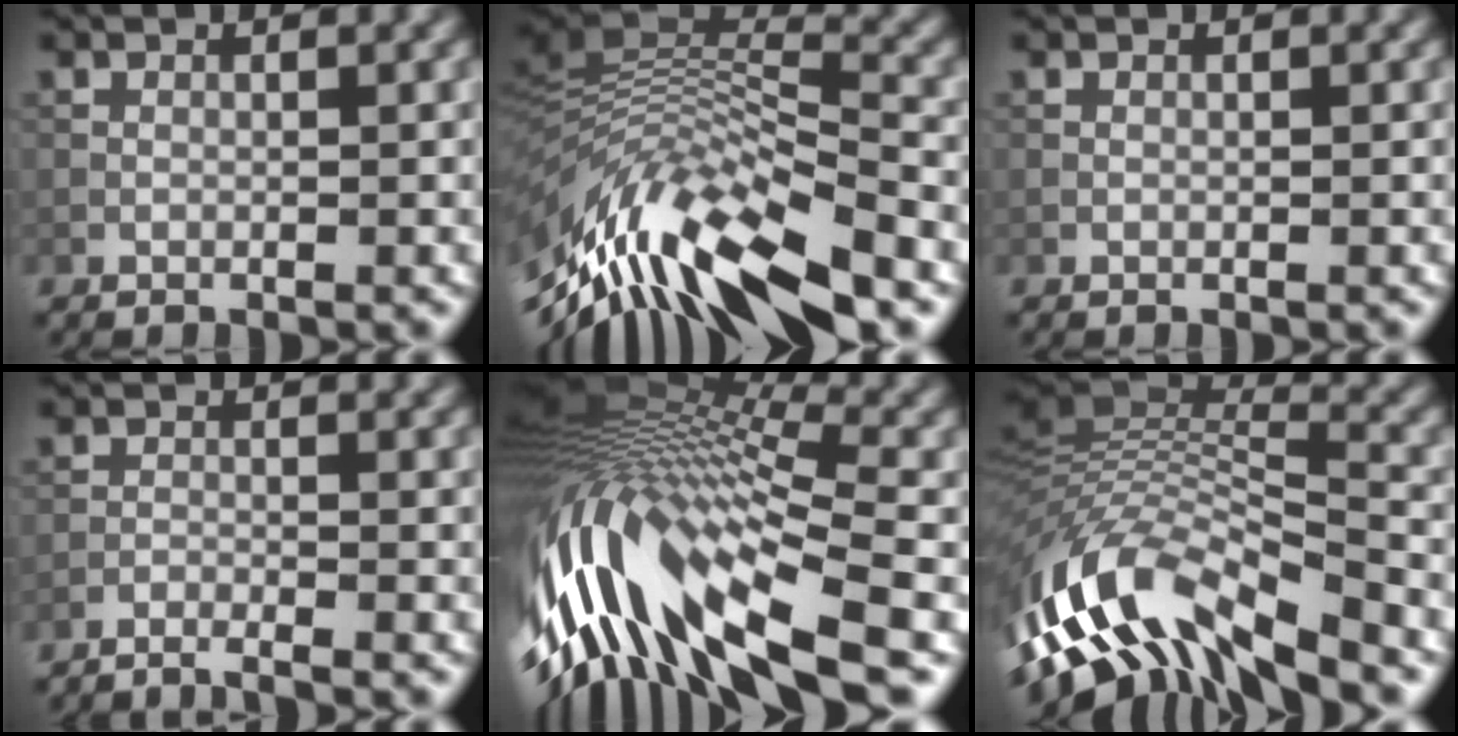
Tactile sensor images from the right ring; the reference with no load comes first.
{"total": 12.5, "force": [-6.4, 4.3, 9.9], "torque": [-0.197, 0.022, -0.109]}
{"total": 0.0}
{"total": 2.6, "force": [-2.4, 0.1, 1.0], "torque": [-0.021, -0.004, -0.045]}
{"total": 15.3, "force": [-4.0, 5.5, 13.7], "torque": [-0.286, 0.012, -0.067]}
{"total": 13.5, "force": [-6.8, 5.0, 10.5], "torque": [-0.209, 0.016, -0.114]}